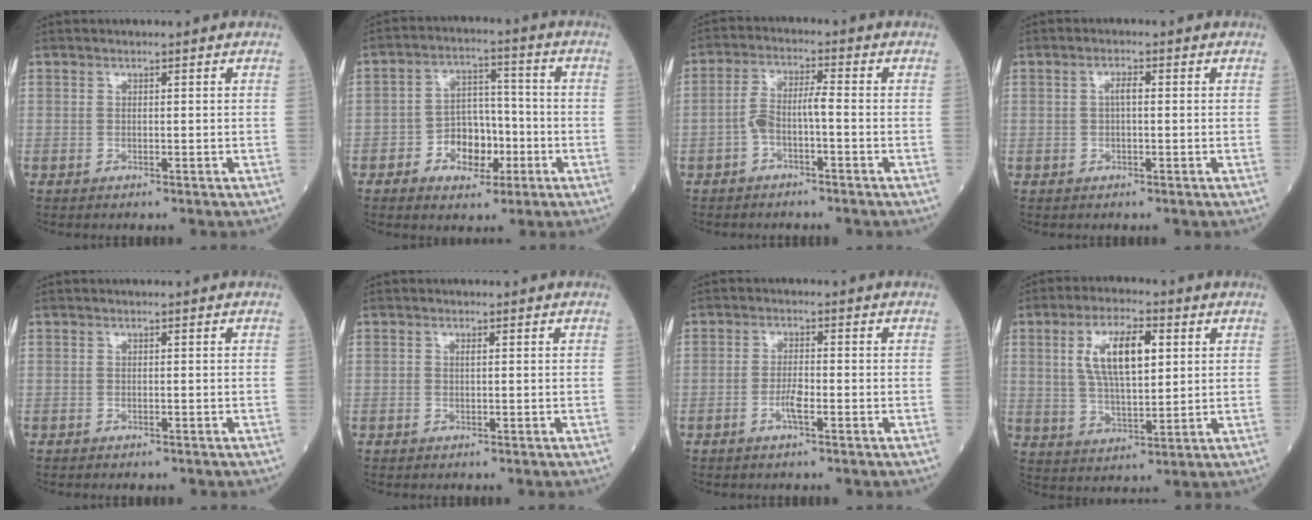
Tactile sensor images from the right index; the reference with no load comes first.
{"total": 7.7, "force": [-2.9, 4.9, 5.2], "torque": [-0.083, 0.020, -0.047]}
{"total": 4.6, "force": [-1.6, 1.0, 4.2], "torque": [-0.086, 0.022, -0.029]}
{"total": 1.8, "force": [0.1, 0.4, 1.7], "torque": [-0.034, 0.004, 0.002]}
{"total": 1.2, "force": [-1.1, 0.4, 0.4], "torque": [-0.009, -0.002, -0.013]}
{"total": 0.5, "force": [0.1, 0.2, 0.5], "torque": [-0.013, 0.000, 0.000]}
{"total": 2.5, "force": [-1.2, 0.3, 2.2], "torque": [-0.040, 0.001, -0.025]}
{"total": 10.3, "force": [3.0, 3.5, 9.2], "torque": [-0.179, 0.011, 0.057]}